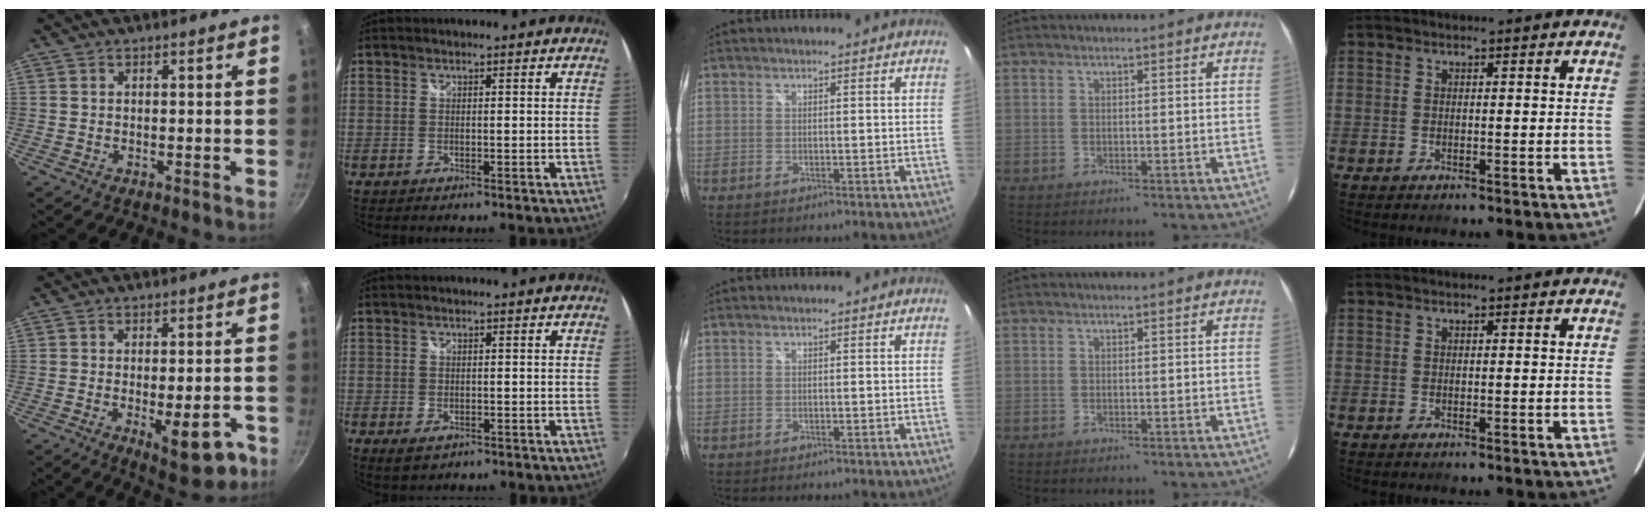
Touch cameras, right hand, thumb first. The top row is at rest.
{"thumb": {"total": 9.9, "force": [-3.9, 3.8, 8.3], "torque": [-0.081, 0.013, -0.041]}, "index": {"total": 3.2, "force": [-1.7, 1.9, 2.0], "torque": [-0.040, -0.009, -0.026]}}